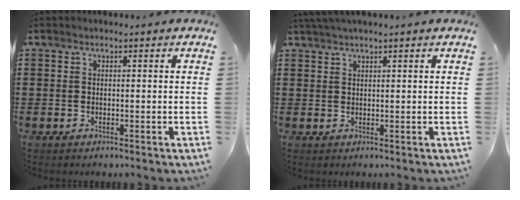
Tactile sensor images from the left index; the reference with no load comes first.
{"total": 1.6, "force": [1.3, -0.4, 0.8], "torque": [-0.016, -0.001, 0.026]}